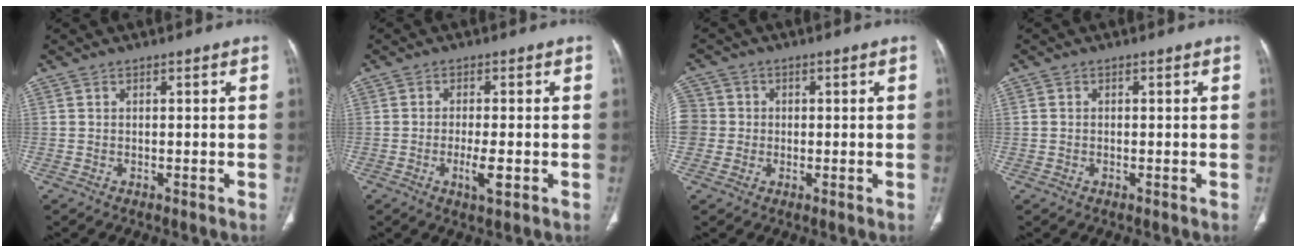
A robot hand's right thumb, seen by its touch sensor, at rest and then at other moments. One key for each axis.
{"total": 4.2, "fx": -1.2, "fy": 1.0, "fz": 3.9, "tx": -0.076, "ty": -0.006, "tz": -0.021}
{"total": 9.2, "fx": 0.1, "fy": 8.8, "fz": 2.9, "tx": -0.079, "ty": 0.028, "tz": 0.006}
{"total": 0.5, "fx": -0.1, "fy": 0.5, "fz": 0.1, "tx": -0.002, "ty": 0.002, "tz": 0.000}